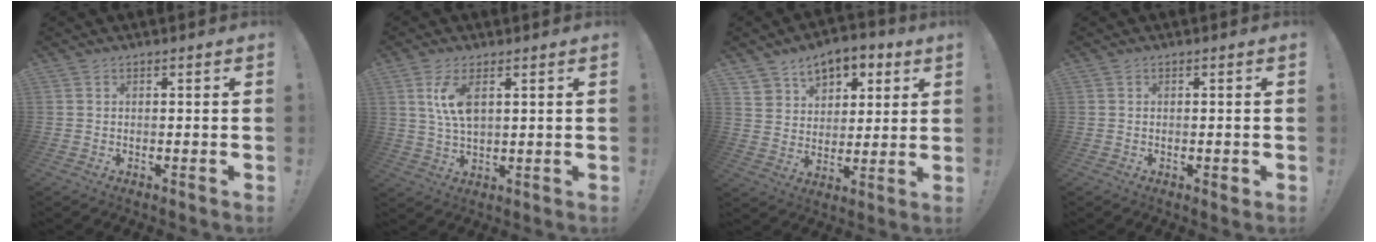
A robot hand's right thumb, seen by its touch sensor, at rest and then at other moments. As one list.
[{"total": 8.1, "force": [2.8, 3.4, 6.8], "torque": [-0.138, -0.008, 0.046]}, {"total": 9.3, "force": [5.8, 6.8, 2.7], "torque": [-0.036, -0.037, 0.113]}, {"total": 1.3, "force": [-0.4, 0.5, 1.2], "torque": [-0.009, -0.002, -0.007]}]